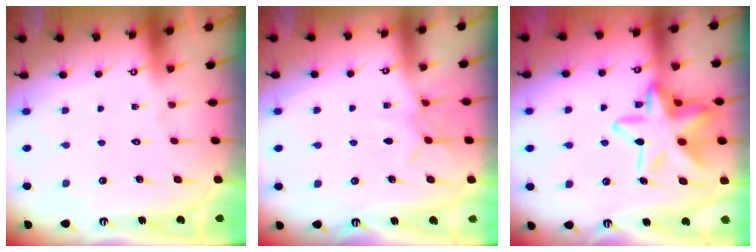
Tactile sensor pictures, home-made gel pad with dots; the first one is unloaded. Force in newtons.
{"total": 6.7, "press": 6.7, "slide": 0.8}
{"total": 19.1, "press": 19.0, "slide": 1.8}